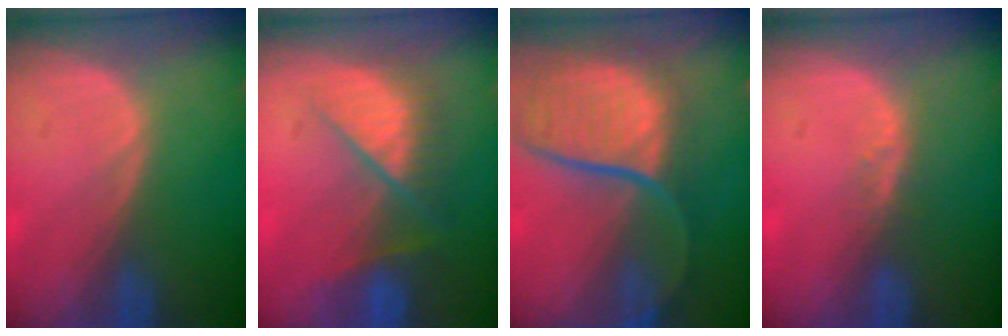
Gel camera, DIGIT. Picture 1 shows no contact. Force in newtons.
{"total": 7.2, "press": 7.2, "slide": 0.5}
{"total": 12.2, "press": 9.9, "slide": 7.1}
{"total": 1.9, "press": 1.4, "slide": 1.3}